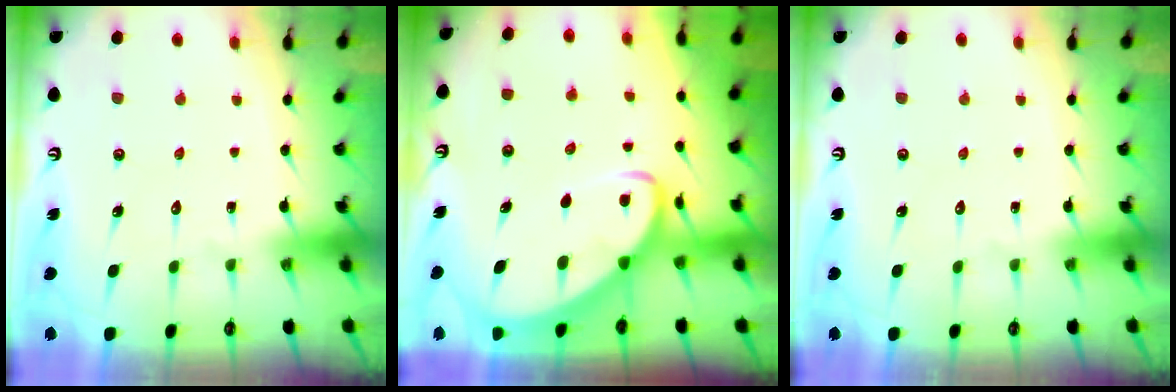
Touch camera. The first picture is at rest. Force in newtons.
{"total": 4.9, "press": 4.8, "slide": 0.6}
{"total": 0.0}